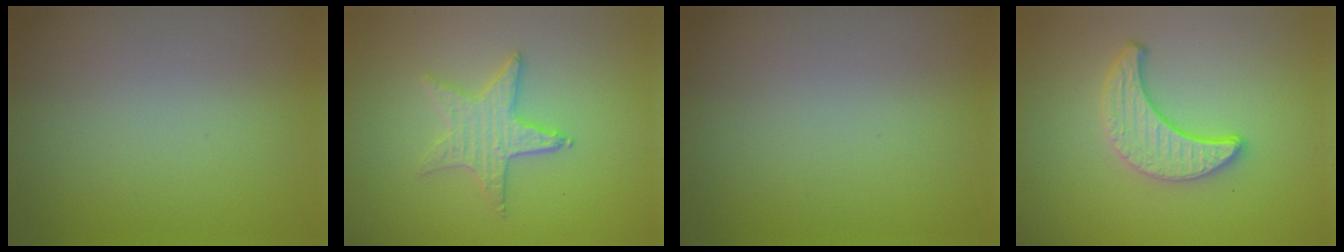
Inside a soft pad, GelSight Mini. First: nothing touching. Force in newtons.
{"total": 2.9, "press": 2.8, "slide": 0.8}
{"total": 0.0}
{"total": 3.5, "press": 3.2, "slide": 1.5}